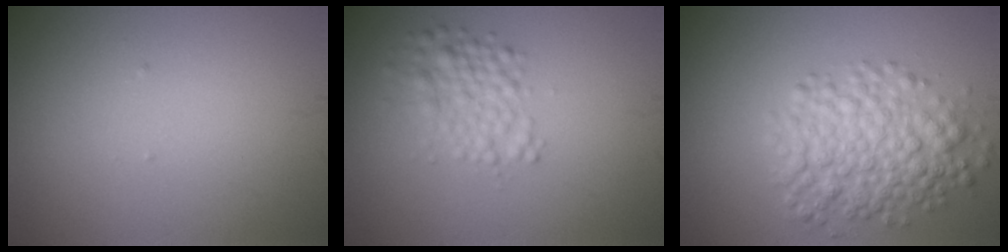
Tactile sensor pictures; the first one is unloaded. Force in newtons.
{"total": 2.9, "press": 2.9, "slide": 0.1}
{"total": 5.7, "press": 5.7, "slide": 0.1}